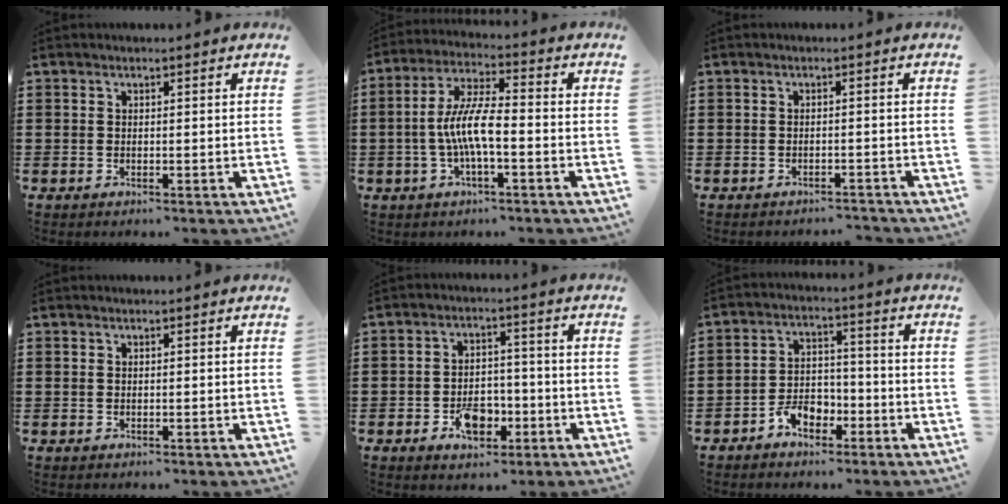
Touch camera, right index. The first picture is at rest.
{"total": 7.8, "force": [-1.7, 1.8, 7.4], "torque": [-0.162, -0.008, -0.040]}
{"total": 1.4, "force": [-1.4, 0.0, 0.1], "torque": [-0.006, 0.000, -0.030]}
{"total": 0.0}
{"total": 6.0, "force": [-2.7, 3.7, 4.0], "torque": [-0.067, 0.005, -0.047]}
{"total": 5.0, "force": [-3.3, 2.9, 2.3], "torque": [-0.049, 0.008, -0.063]}